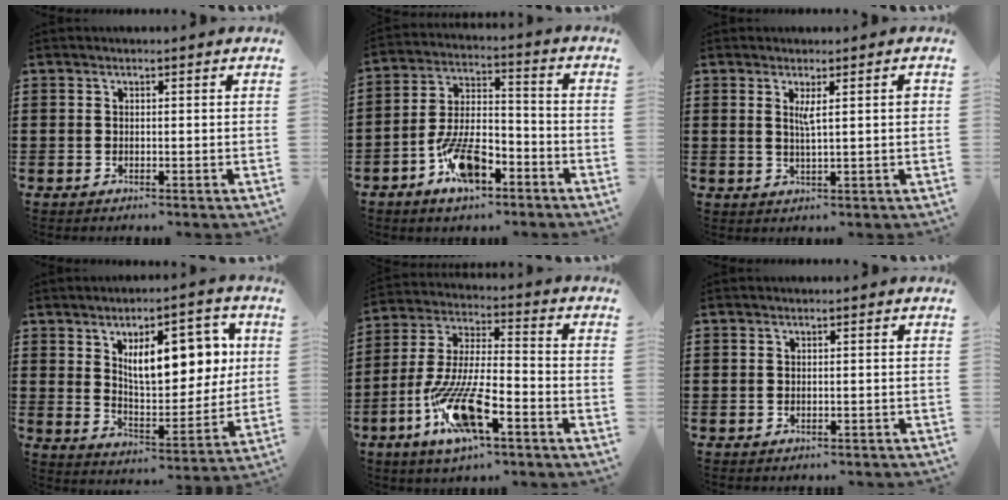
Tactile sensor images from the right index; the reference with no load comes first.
{"total": 9.3, "force": [-5.1, 4.1, 6.7], "torque": [-0.136, 0.010, -0.090]}
{"total": 2.9, "force": [0.8, 0.1, 2.8], "torque": [-0.056, -0.002, 0.011]}
{"total": 11.5, "force": [4.3, 5.4, 9.2], "torque": [-0.139, -0.007, 0.069]}
{"total": 13.3, "force": [-7.3, 3.5, 10.5], "torque": [-0.231, -0.003, -0.140]}
{"total": 0.6, "force": [-0.6, 0.1, -0.1], "torque": [-0.001, 0.001, -0.013]}